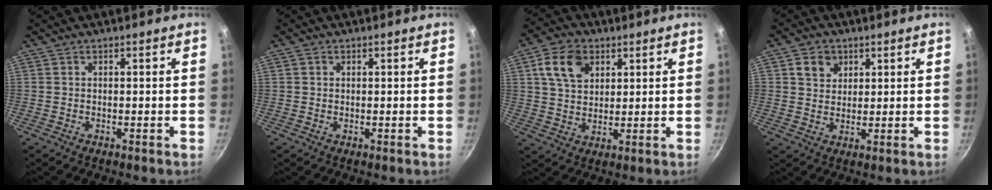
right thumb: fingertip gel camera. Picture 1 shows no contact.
{"total": 0.7, "force": [0.3, 0.6, 0.2], "torque": [-0.002, 0.001, 0.002]}
{"total": 9.6, "force": [3.8, 6.7, 5.7], "torque": [-0.082, 0.001, 0.066]}
{"total": 5.0, "force": [2.1, 4.2, 1.8], "torque": [-0.004, -0.001, 0.036]}